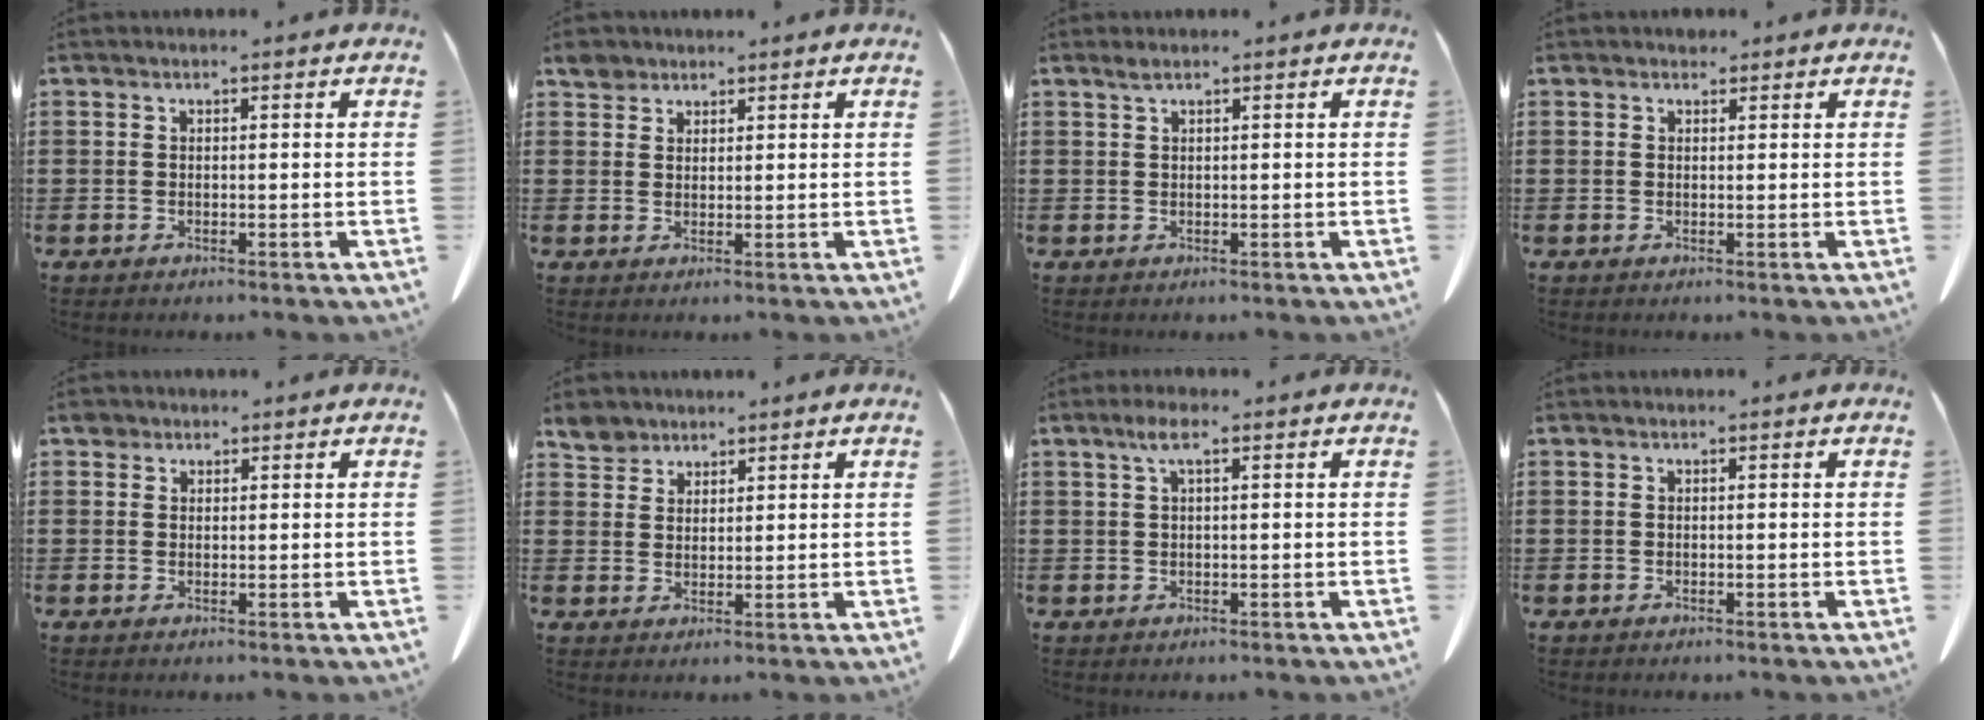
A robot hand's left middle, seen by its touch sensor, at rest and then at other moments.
{"total": 2.4, "force": [2.0, 1.2, 0.4], "torque": [-0.016, 0.004, 0.041]}
{"total": 0.9, "force": [0.6, 0.0, 0.7], "torque": [-0.016, -0.002, 0.012]}
{"total": 1.1, "force": [0.9, 0.6, 0.2], "torque": [0.002, -0.001, 0.017]}
{"total": 1.5, "force": [1.2, 0.9, 0.3], "torque": [-0.010, 0.002, 0.025]}
{"total": 3.7, "force": [3.2, 1.8, 0.6], "torque": [-0.025, 0.001, 0.062]}
{"total": 2.5, "force": [0.9, 0.5, 2.3], "torque": [-0.047, 0.004, 0.014]}
{"total": 0.0}